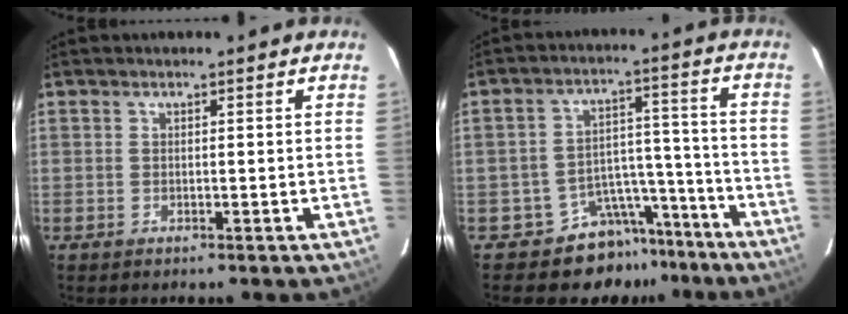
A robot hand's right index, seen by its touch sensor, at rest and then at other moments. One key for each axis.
{"total": 9.5, "fx": -7.5, "fy": 5.8, "fz": 1.0, "tx": 0.011, "ty": 0.073, "tz": -0.108}